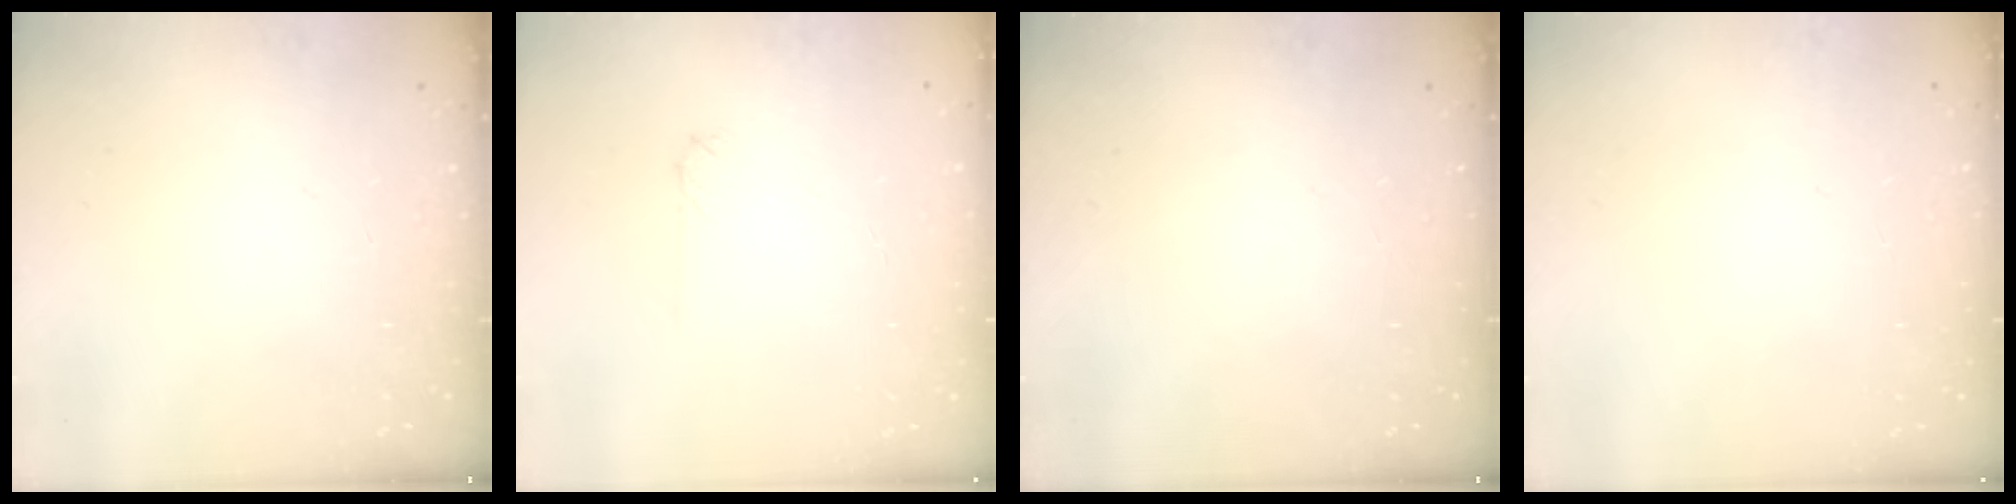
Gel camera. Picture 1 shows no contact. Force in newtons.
{"total": 2.0, "press": 2.0, "slide": 0.3}
{"total": 0.0}
{"total": 0.7, "press": 0.3, "slide": 0.7}